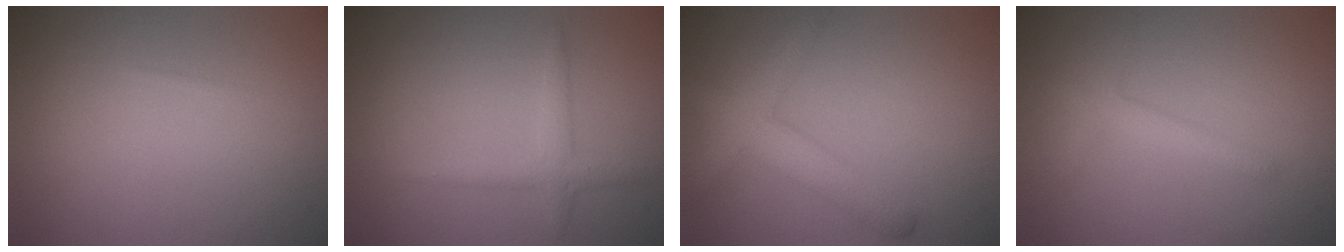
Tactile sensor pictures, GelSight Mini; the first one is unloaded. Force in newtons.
{"total": 1.8, "press": 1.7, "slide": 0.1}
{"total": 4.8, "press": 4.8, "slide": 0.2}
{"total": 1.8, "press": 1.8, "slide": 0.1}